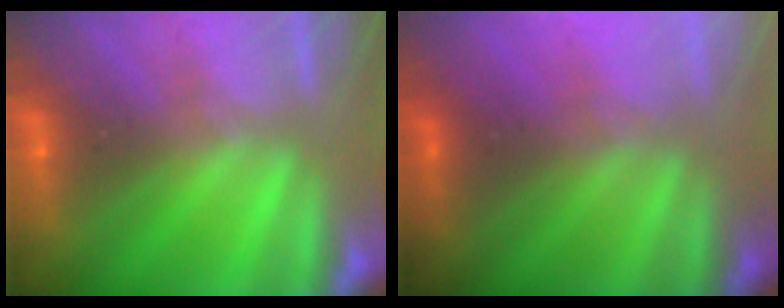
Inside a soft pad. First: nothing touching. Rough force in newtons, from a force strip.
{"total": 2.7}